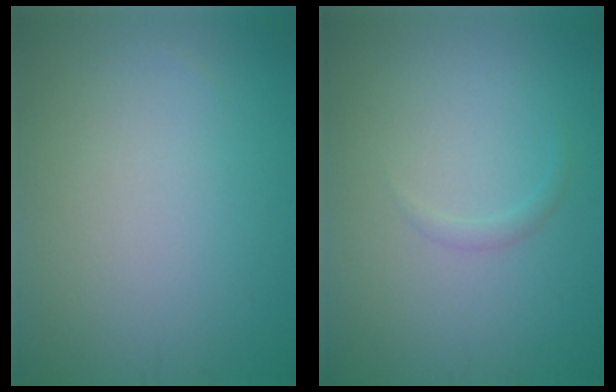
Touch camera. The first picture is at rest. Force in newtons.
{"total": 0.7, "press": 0.7, "slide": 0.1}